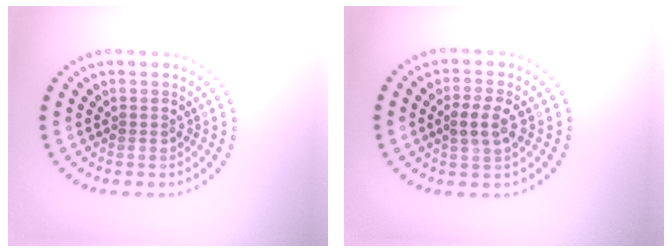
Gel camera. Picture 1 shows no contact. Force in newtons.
{"total": 2.6, "press": 2.5, "slide": 0.5}